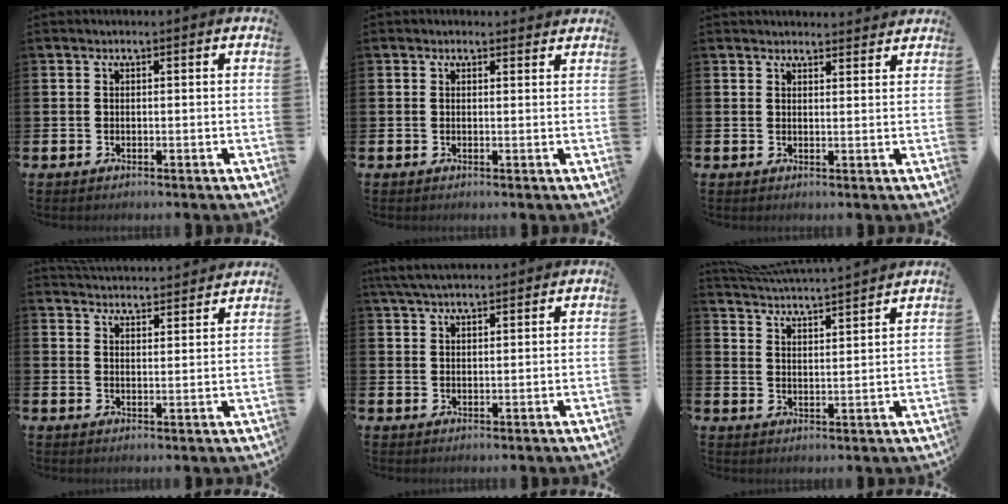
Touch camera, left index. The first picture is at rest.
{"total": 0.9, "force": [0.8, 0.4, 0.1], "torque": [0.006, 0.002, 0.013]}
{"total": 2.6, "force": [2.5, 0.5, -0.1], "torque": [0.007, -0.016, 0.044]}
{"total": 4.4, "force": [4.4, 0.1, -0.2], "torque": [-0.006, -0.033, 0.079]}
{"total": 4.6, "force": [4.2, 0.9, 1.7], "torque": [-0.037, -0.008, 0.078]}
{"total": 4.7, "force": [4.7, -0.4, 0.3], "torque": [-0.028, -0.041, 0.081]}